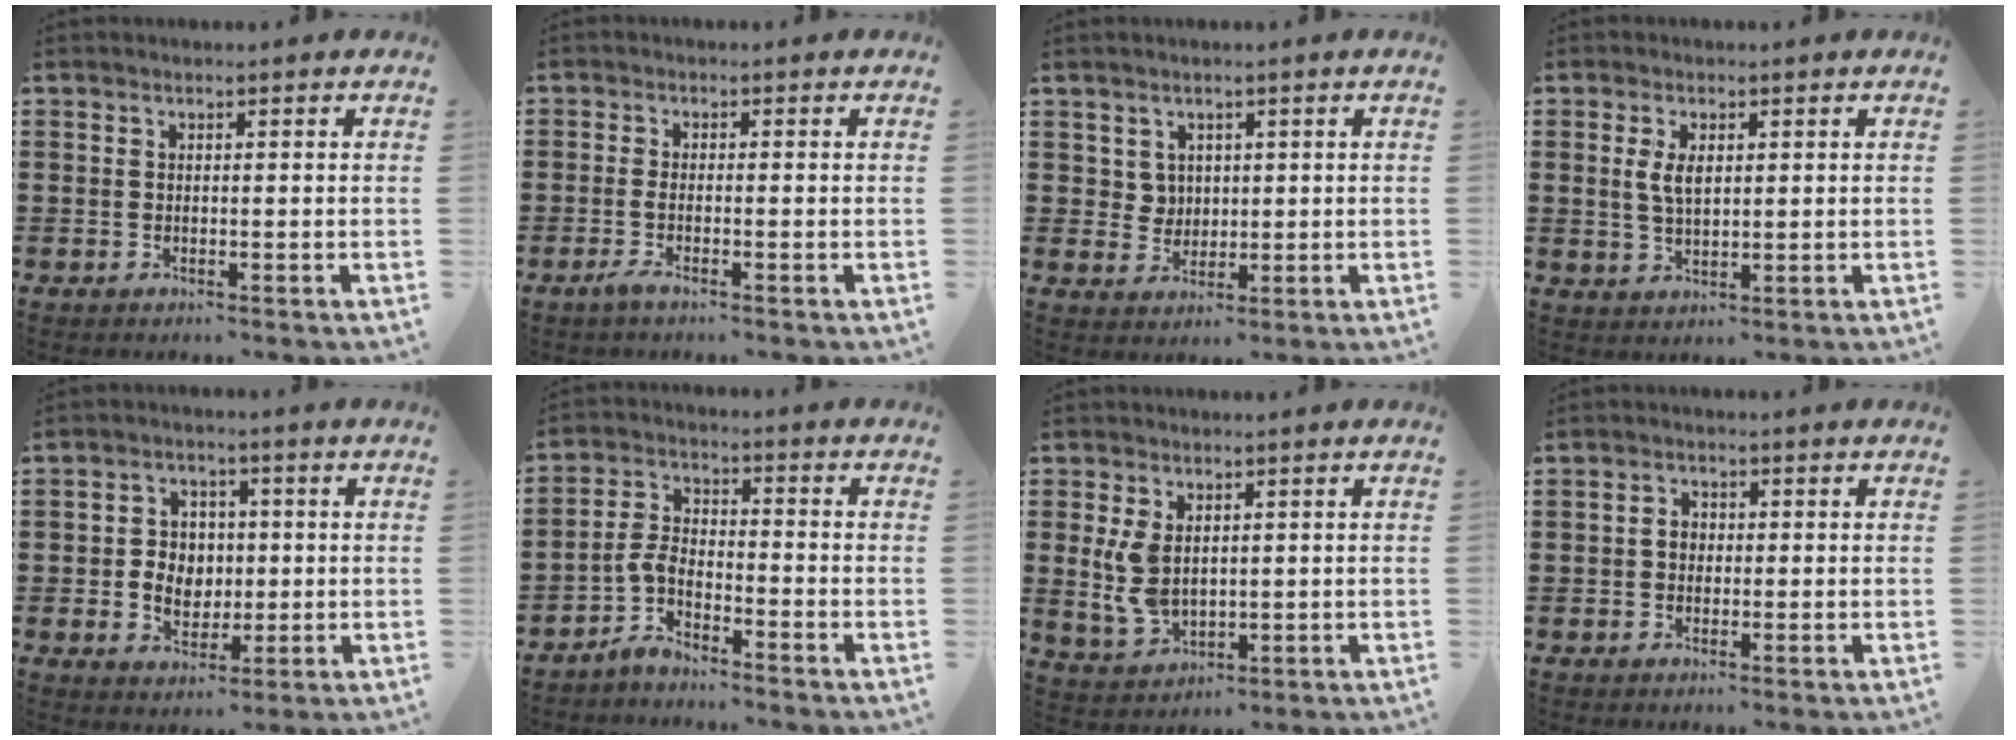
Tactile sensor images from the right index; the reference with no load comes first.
{"total": 1.4, "force": [-0.8, 0.2, 1.1], "torque": [-0.020, -0.003, -0.014]}
{"total": 3.0, "force": [1.5, 2.6, 0.6], "torque": [-0.023, 0.012, 0.029]}
{"total": 3.8, "force": [0.9, 1.9, 3.2], "torque": [-0.066, 0.009, 0.014]}
{"total": 5.0, "force": [-0.1, 4.5, 2.2], "torque": [-0.041, 0.009, -0.007]}
{"total": 4.5, "force": [-3.3, 1.9, 2.4], "torque": [-0.067, 0.004, -0.072]}
{"total": 5.9, "force": [1.0, 3.8, 4.3], "torque": [-0.112, 0.002, 0.015]}
{"total": 2.0, "force": [-0.1, 1.6, 1.2], "torque": [-0.025, 0.008, -0.003]}